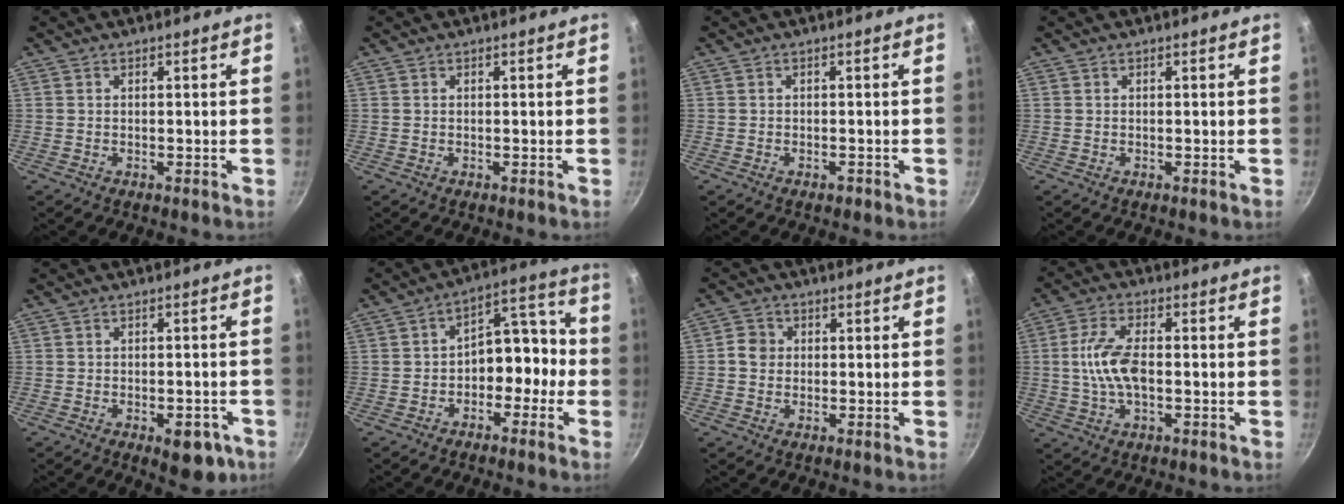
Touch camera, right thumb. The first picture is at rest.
{"total": 0.0}
{"total": 0.8, "force": [-0.6, 0.4, 0.3], "torque": [-0.002, 0.003, -0.011]}
{"total": 0.0}
{"total": 6.1, "force": [-3.0, 2.8, 4.4], "torque": [-0.039, 0.011, -0.035]}
{"total": 11.0, "force": [-2.4, 7.1, 8.1], "torque": [-0.071, 0.052, -0.049]}
{"total": 3.4, "force": [0.1, 3.1, 1.4], "torque": [-0.013, 0.006, -0.005]}
{"total": 9.0, "force": [-0.2, 4.3, 7.8], "torque": [-0.165, 0.013, -0.005]}